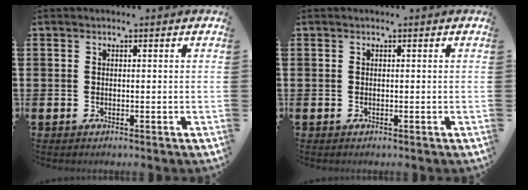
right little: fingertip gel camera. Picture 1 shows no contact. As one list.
[{"total": 0.0}]